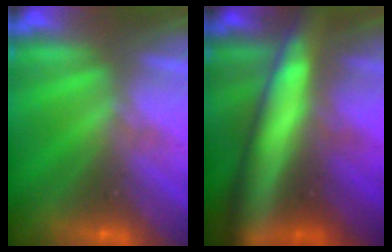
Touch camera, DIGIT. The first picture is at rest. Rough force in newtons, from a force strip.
{"total": 6.6}